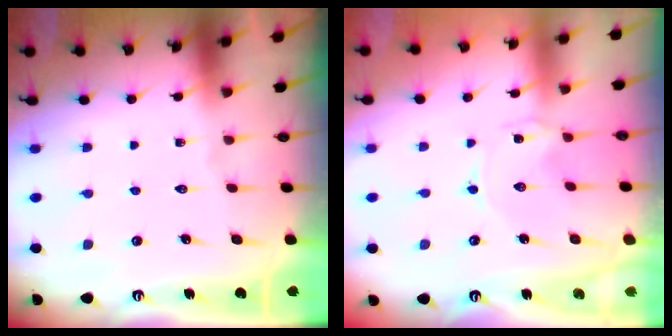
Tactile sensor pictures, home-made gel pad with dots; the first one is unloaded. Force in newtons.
{"total": 0.0}